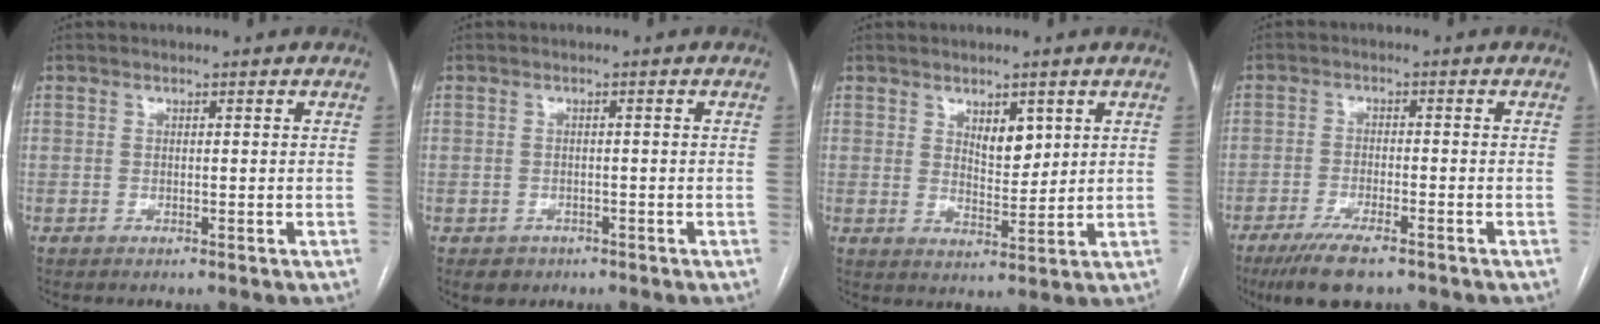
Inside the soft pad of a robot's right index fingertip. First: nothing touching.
{"total": 2.4, "force": [-1.4, 1.9, 0.5], "torque": [-0.008, 0.004, -0.014]}
{"total": 4.4, "force": [1.9, 2.6, 3.0], "torque": [-0.042, 0.000, 0.035]}
{"total": 7.8, "force": [-5.6, 1.4, 5.2], "torque": [-0.090, -0.017, -0.091]}